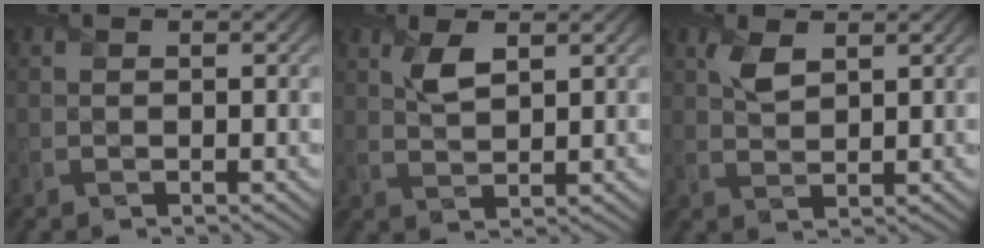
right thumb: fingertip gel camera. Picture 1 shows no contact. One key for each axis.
{"total": 3.2, "fx": 1.8, "fy": 1.3, "fz": 2.4, "tx": -0.055, "ty": 0.002, "tz": 0.034}
{"total": 2.9, "fx": 1.6, "fy": 1.3, "fz": 2.0, "tx": -0.049, "ty": 0.002, "tz": 0.032}